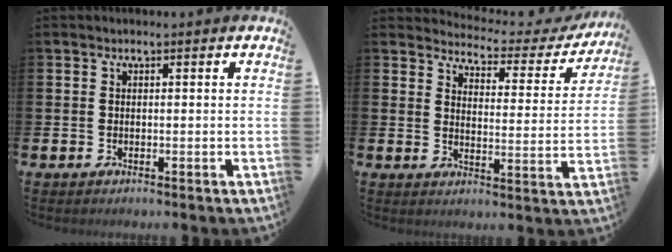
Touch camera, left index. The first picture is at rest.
{"total": 3.3, "force": [3.1, 1.0, 0.4], "torque": [-0.025, -0.033, 0.044]}